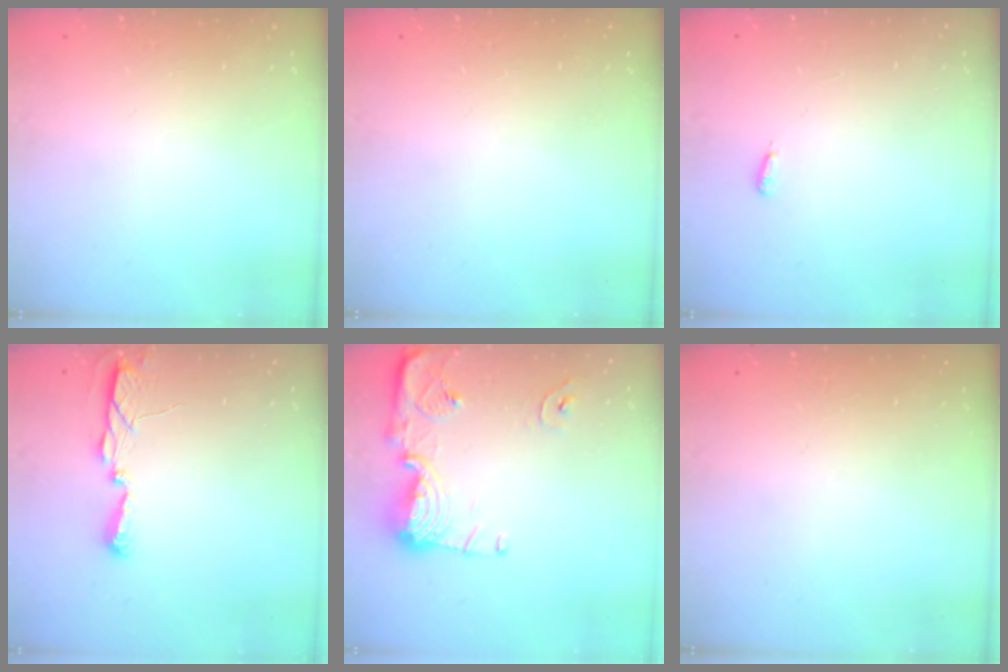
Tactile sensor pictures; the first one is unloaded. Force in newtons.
{"total": 0.0}
{"total": 2.7, "press": 2.6, "slide": 0.9}
{"total": 5.5, "press": 5.5, "slide": 0.6}
{"total": 13.8, "press": 13.8, "slide": 1.3}
{"total": 0.0}